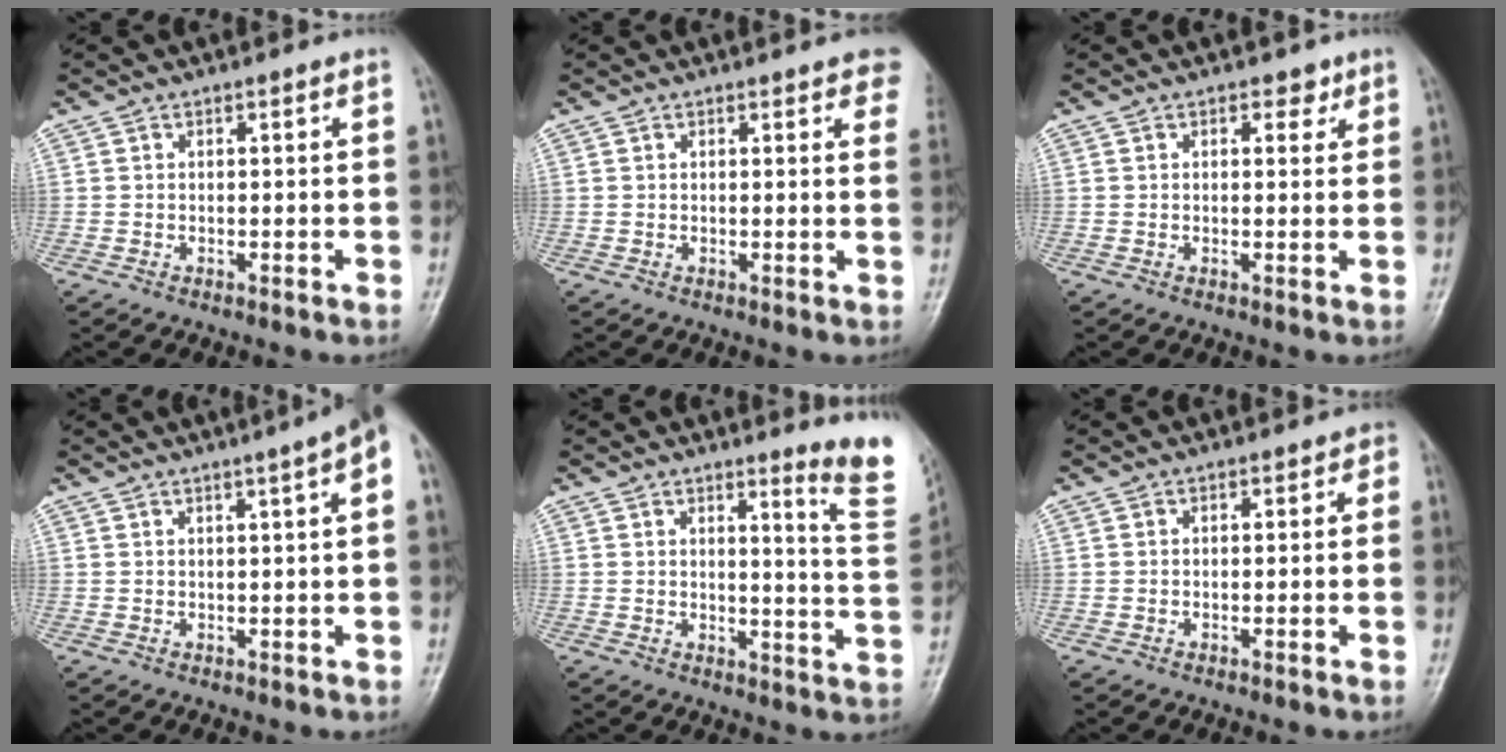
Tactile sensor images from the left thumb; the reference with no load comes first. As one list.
[{"total": 6.9, "force": [4.7, 2.1, 4.5], "torque": [-0.030, -0.009, 0.045]}, {"total": 2.2, "force": [1.3, 1.4, 1.1], "torque": [0.005, -0.004, 0.015]}, {"total": 4.9, "force": [1.8, 0.1, 4.6], "torque": [-0.056, 0.013, 0.021]}, {"total": 9.2, "force": [6.8, -0.1, 6.2], "torque": [-0.061, -0.070, 0.068]}, {"total": 1.0, "force": [-0.3, 0.8, 0.5], "torque": [0.010, 0.006, -0.013]}]